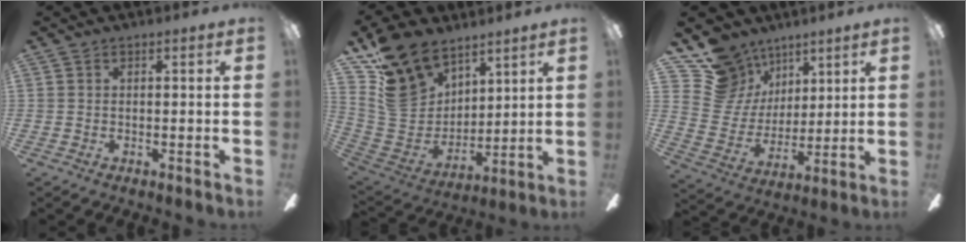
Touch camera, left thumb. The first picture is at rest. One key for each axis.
{"total": 17.3, "fx": 11.2, "fy": 11.3, "fz": 6.9, "tx": -0.171, "ty": -0.065, "tz": 0.222}
{"total": 15.1, "fx": 10.1, "fy": 10.6, "fz": 3.8, "tx": -0.093, "ty": -0.063, "tz": 0.203}